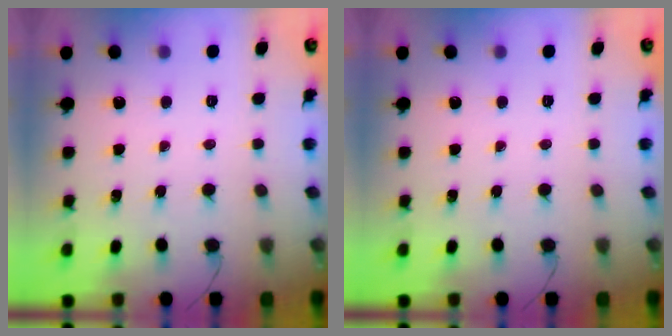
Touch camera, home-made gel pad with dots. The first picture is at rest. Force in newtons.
{"total": 0.0}